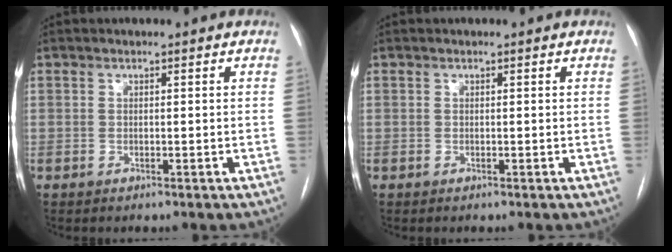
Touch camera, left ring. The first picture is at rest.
{"total": 0.0}